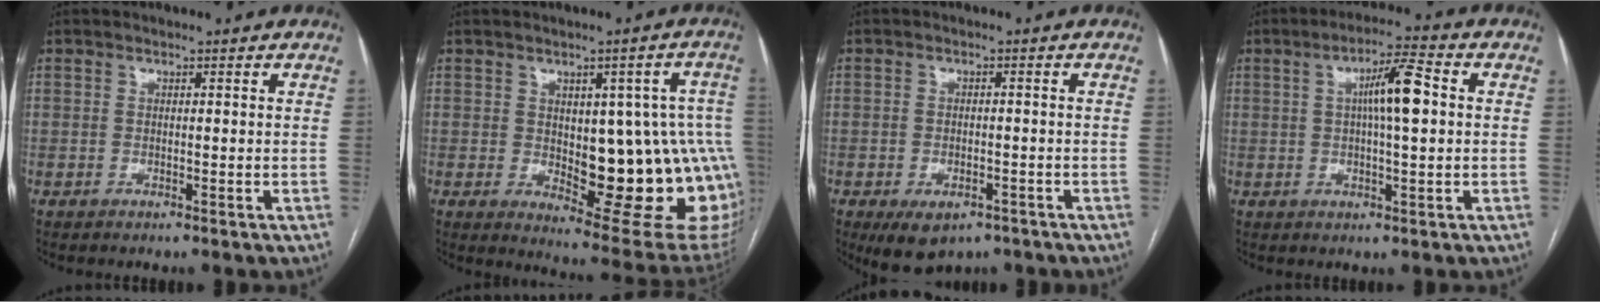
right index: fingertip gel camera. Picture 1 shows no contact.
{"total": 19.6, "force": [-1.6, 6.9, 18.3], "torque": [-0.152, 0.018, 0.010]}
{"total": 6.6, "force": [-4.3, 3.5, 3.7], "torque": [-0.059, -0.004, -0.057]}
{"total": 7.9, "force": [1.2, 0.9, 7.7], "torque": [-0.133, 0.016, 0.017]}